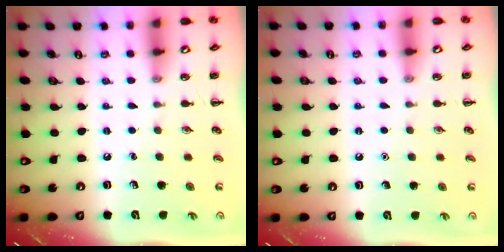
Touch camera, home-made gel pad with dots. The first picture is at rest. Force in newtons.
{"total": 1.6, "press": 1.6, "slide": 0.1}